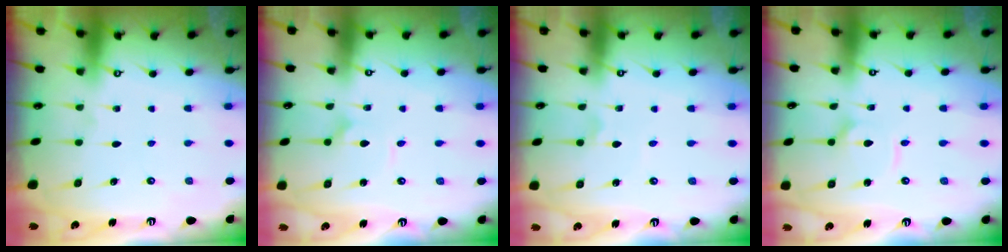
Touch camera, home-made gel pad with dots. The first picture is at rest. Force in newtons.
{"total": 1.2, "press": 1.2, "slide": 0.1}
{"total": 0.0}
{"total": 4.2, "press": 4.1, "slide": 0.5}